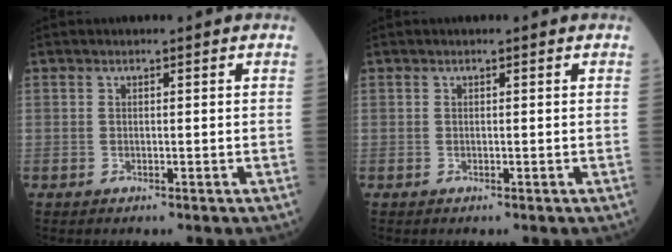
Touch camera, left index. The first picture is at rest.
{"total": 0.0}